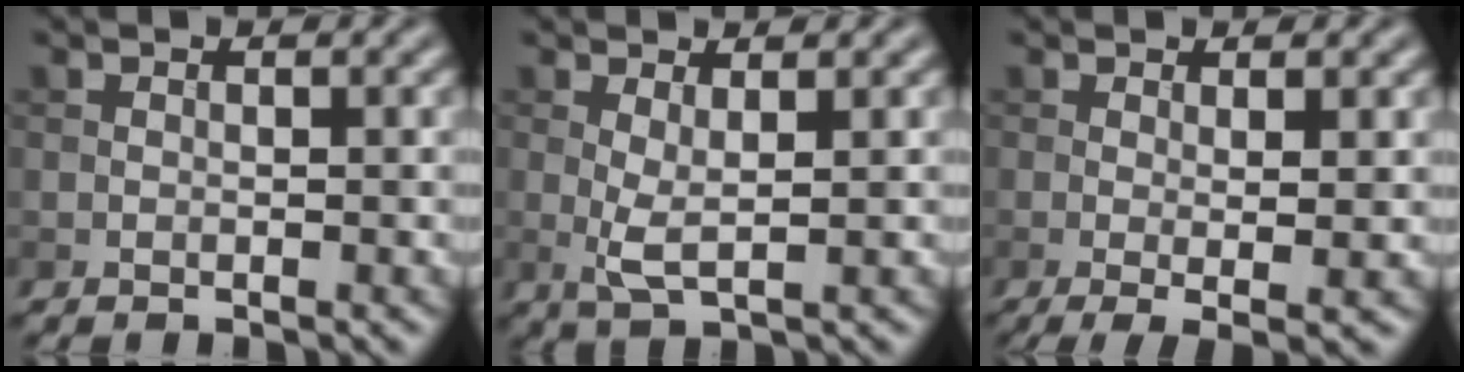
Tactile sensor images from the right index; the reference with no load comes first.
{"total": 2.2, "force": [0.5, 0.5, 2.1], "torque": [-0.048, -0.004, 0.011]}
{"total": 3.5, "force": [-0.2, 0.8, 3.4], "torque": [-0.054, -0.006, -0.003]}